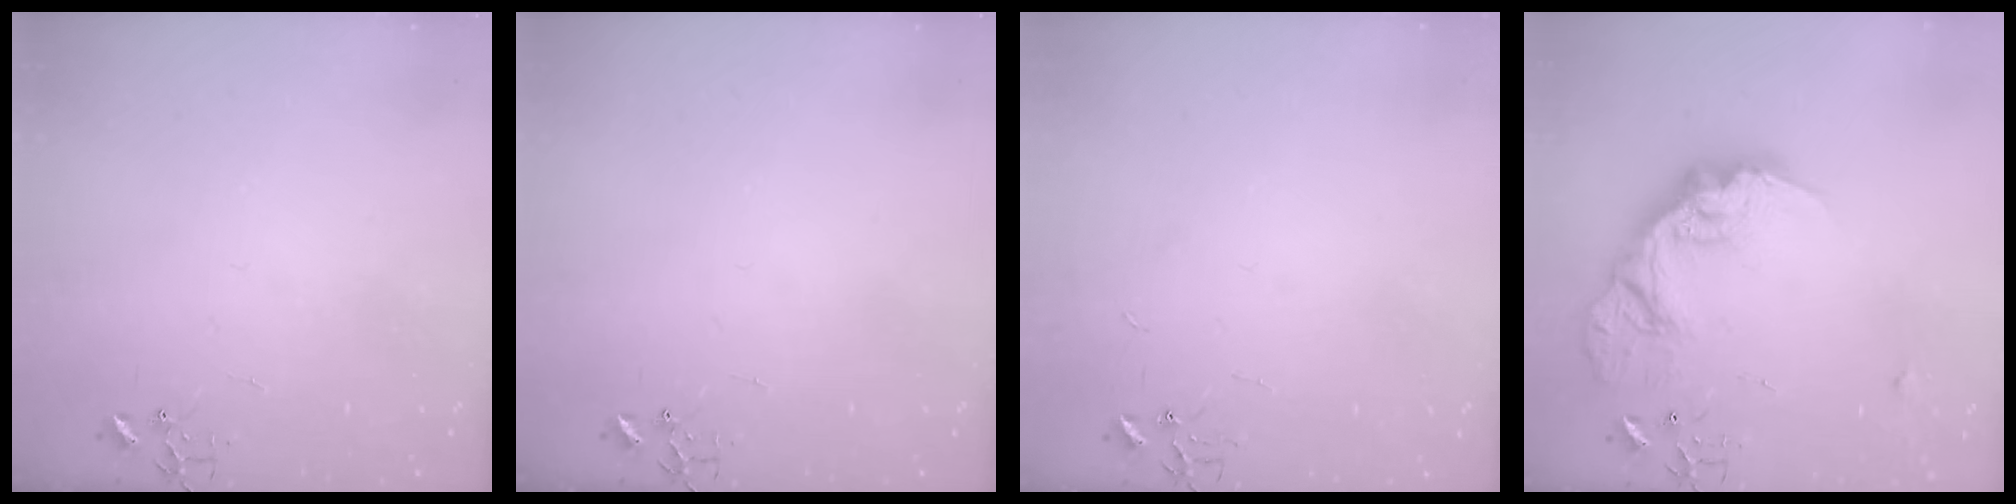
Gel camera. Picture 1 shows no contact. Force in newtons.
{"total": 0.0}
{"total": 2.4, "press": 2.4, "slide": 0.3}
{"total": 19.4, "press": 19.3, "slide": 1.5}